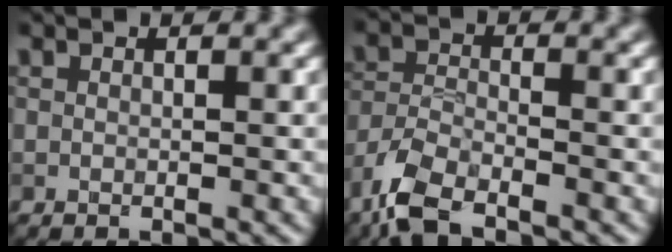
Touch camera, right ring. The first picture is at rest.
{"total": 5.7, "force": [-4.3, 2.0, 3.3], "torque": [-0.069, -0.007, -0.096]}